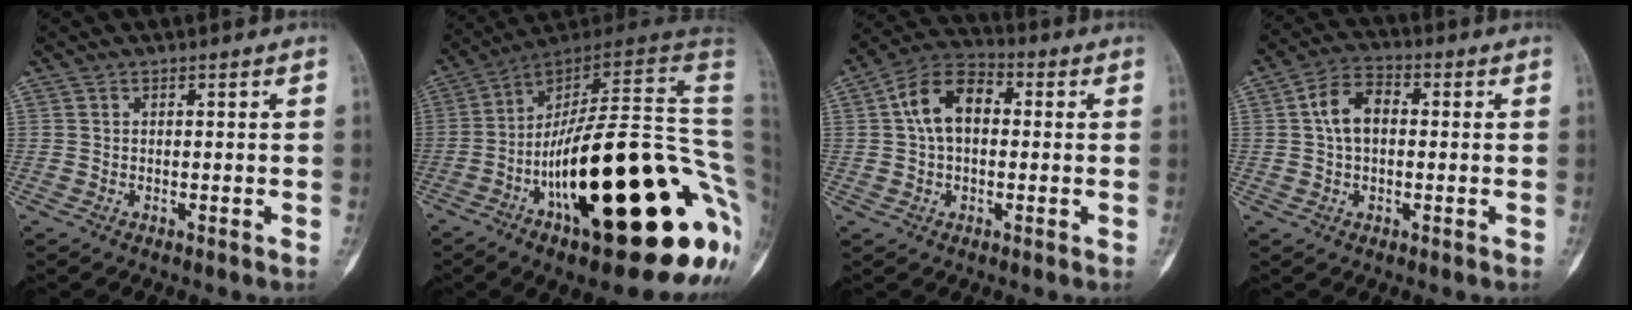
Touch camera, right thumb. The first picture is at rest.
{"total": 36.8, "force": [-7.8, 10.8, 34.3], "torque": [-0.401, 0.052, -0.119]}
{"total": 10.8, "force": [1.2, 7.1, 8.0], "torque": [-0.131, 0.029, 0.010]}
{"total": 7.6, "force": [0.5, 5.1, 5.6], "torque": [-0.092, 0.022, 0.001]}